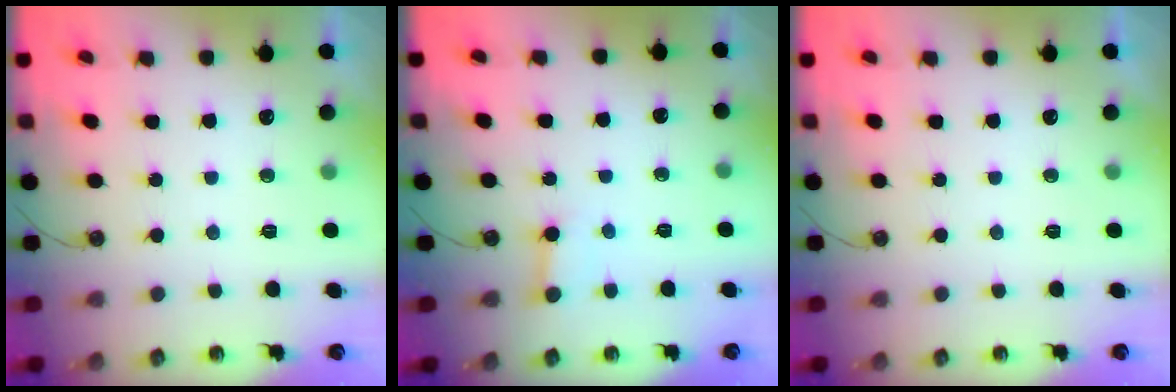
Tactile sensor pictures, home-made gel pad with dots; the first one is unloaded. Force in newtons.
{"total": 3.0, "press": 3.0, "slide": 0.5}
{"total": 0.0}